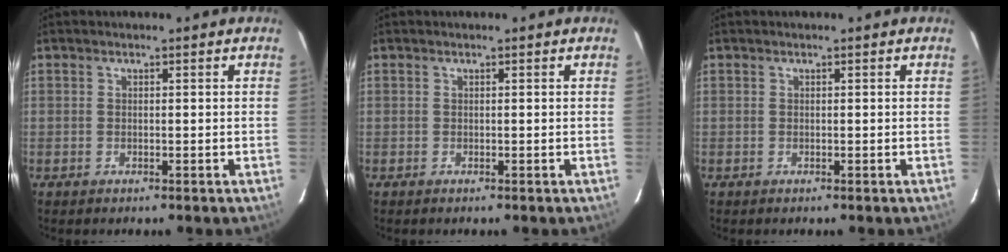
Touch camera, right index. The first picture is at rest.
{"total": 0.0}
{"total": 0.0}